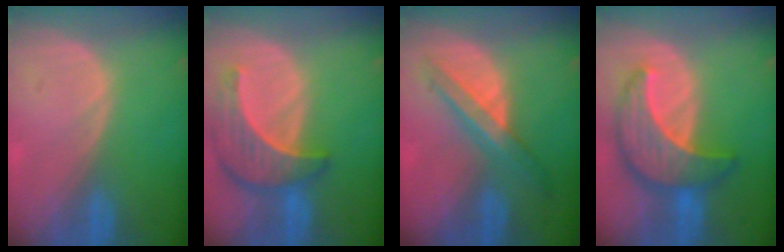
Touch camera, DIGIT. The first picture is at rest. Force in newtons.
{"total": 8.6, "press": 7.9, "slide": 3.3}
{"total": 7.1, "press": 6.0, "slide": 3.9}
{"total": 9.5, "press": 9.5, "slide": 0.7}